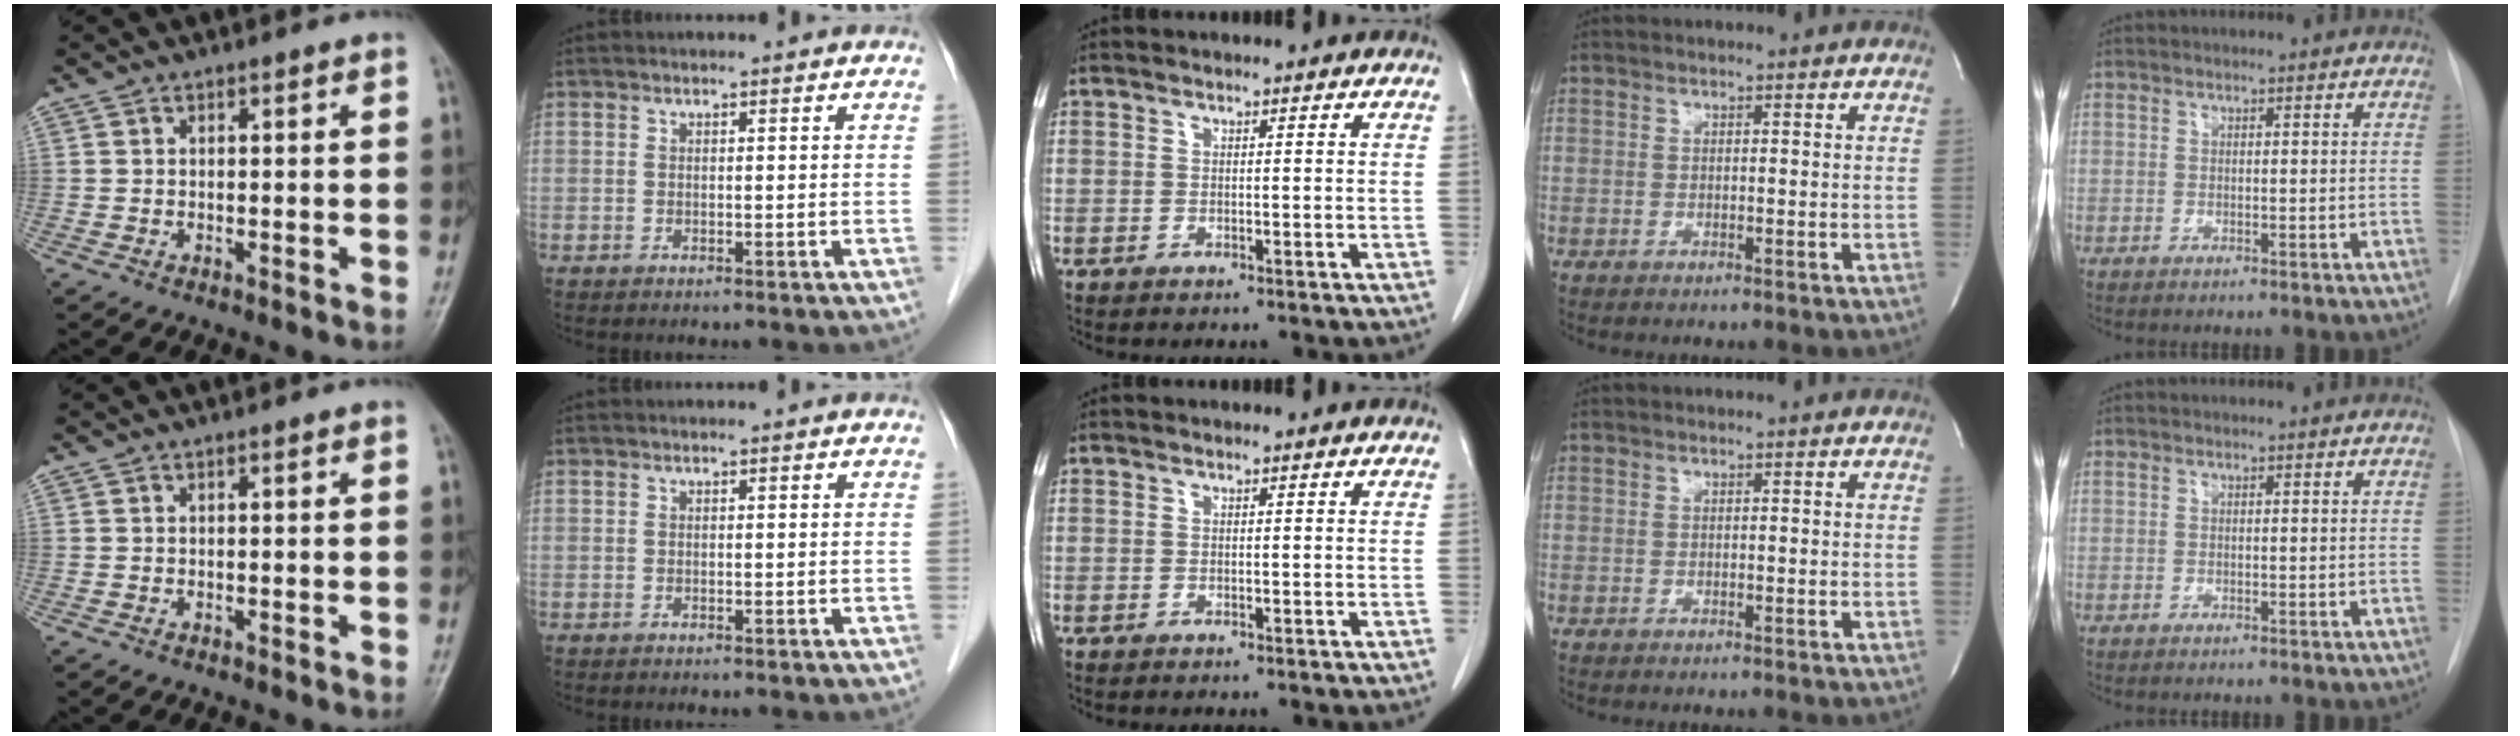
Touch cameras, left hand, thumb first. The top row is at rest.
{}